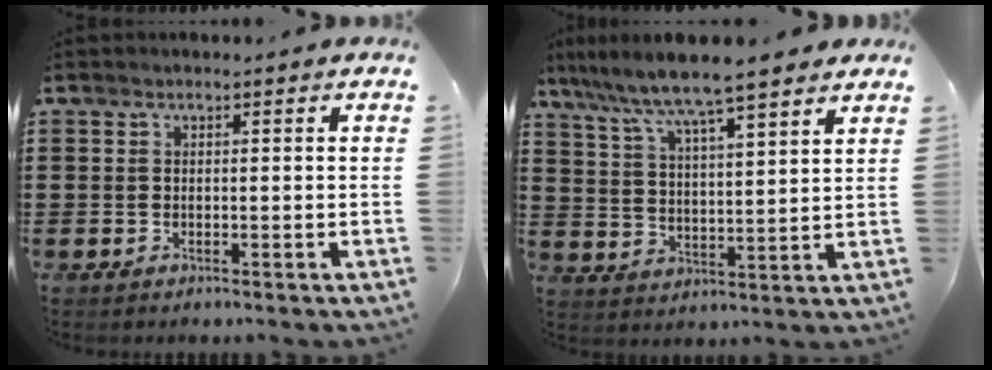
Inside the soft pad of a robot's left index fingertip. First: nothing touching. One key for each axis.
{"total": 6.8, "fx": 6.0, "fy": 0.0, "fz": 3.3, "tx": -0.091, "ty": -0.034, "tz": 0.097}